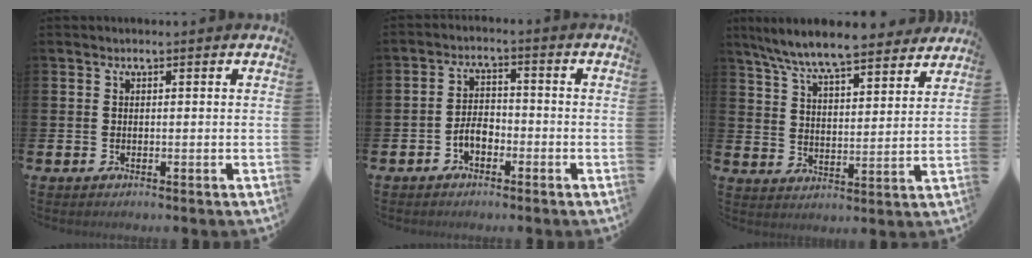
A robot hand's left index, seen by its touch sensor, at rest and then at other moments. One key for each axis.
{"total": 3.1, "fx": -1.7, "fy": 1.8, "fz": 1.8, "tx": -0.028, "ty": 0.004, "tz": -0.036}
{"total": 8.7, "fx": 8.2, "fy": 0.8, "fz": 2.6, "tx": -0.086, "ty": -0.048, "tz": 0.147}